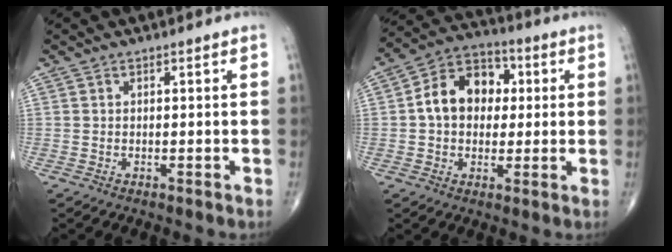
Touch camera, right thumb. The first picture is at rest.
{"total": 12.1, "force": [1.3, 9.1, 7.9], "torque": [-0.099, 0.024, 0.013]}